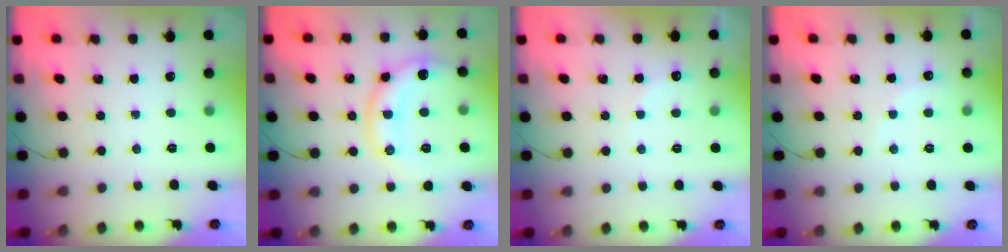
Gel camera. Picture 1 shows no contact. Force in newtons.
{"total": 11.2, "press": 11.2, "slide": 0.1}
{"total": 6.8, "press": 6.6, "slide": 1.5}
{"total": 6.0, "press": 5.9, "slide": 1.3}